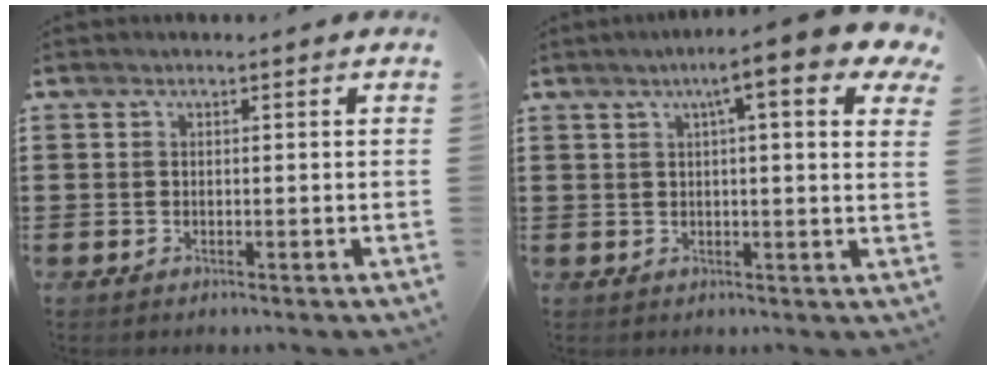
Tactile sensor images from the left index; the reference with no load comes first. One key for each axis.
{"total": 8.1, "fx": 4.7, "fy": 0.6, "fz": 6.5, "tx": -0.114, "ty": -0.009, "tz": 0.074}